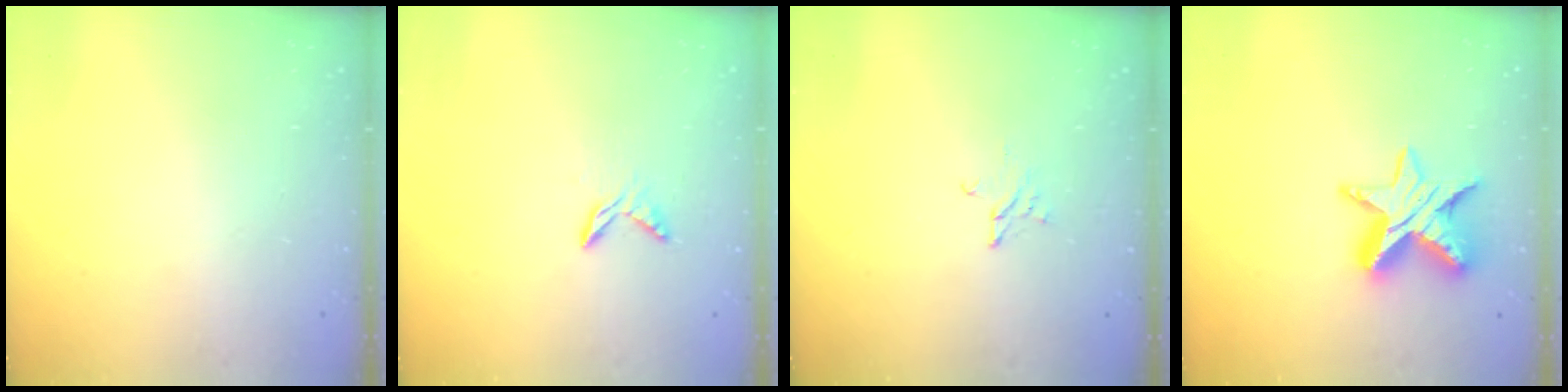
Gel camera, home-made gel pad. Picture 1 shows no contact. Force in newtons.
{"total": 5.1, "press": 5.1, "slide": 0.4}
{"total": 2.1, "press": 2.1, "slide": 0.2}
{"total": 12.7, "press": 12.7, "slide": 0.8}